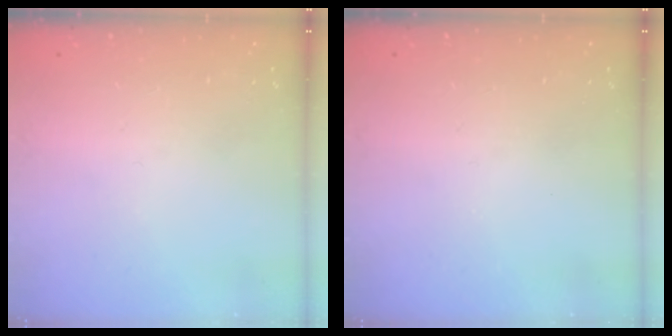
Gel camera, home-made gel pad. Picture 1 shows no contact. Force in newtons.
{"total": 0.0}